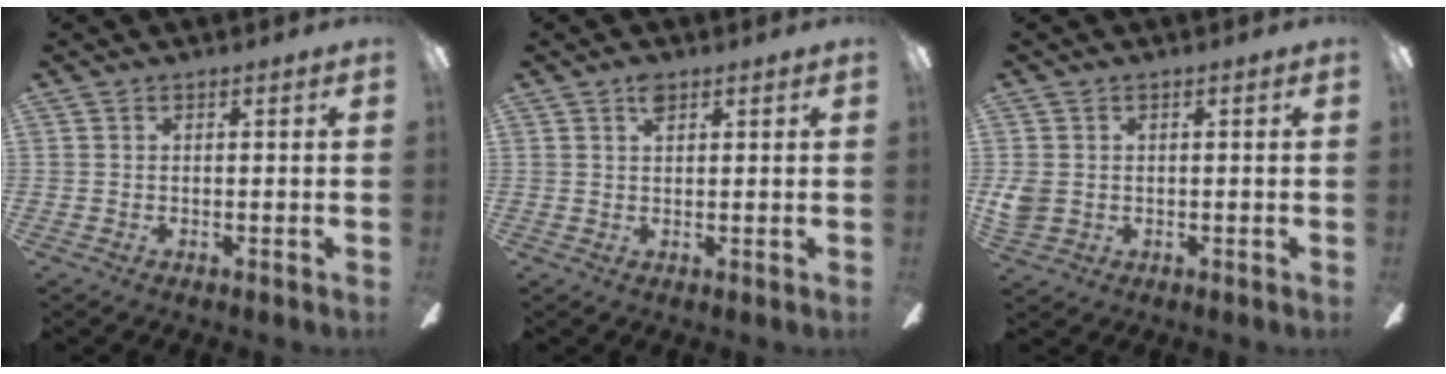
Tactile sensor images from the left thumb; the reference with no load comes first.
{"total": 2.7, "force": [1.8, 1.2, 1.6], "torque": [-0.029, -0.001, 0.030]}
{"total": 3.5, "force": [0.4, 3.0, 1.8], "torque": [-0.038, 0.005, 0.010]}